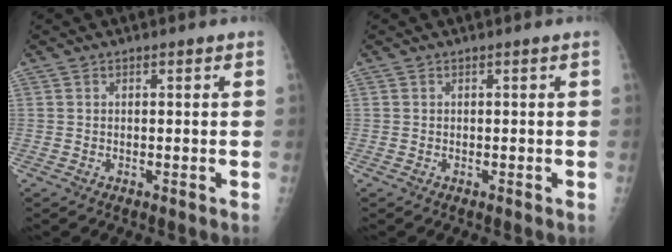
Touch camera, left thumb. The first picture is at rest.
{"total": 0.0}